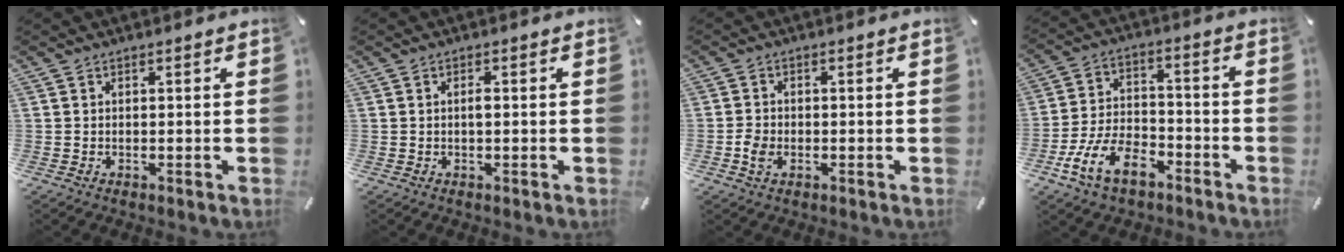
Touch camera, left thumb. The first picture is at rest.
{"total": 1.1, "force": [-0.1, 0.3, 1.1], "torque": [-0.023, -0.001, -0.002]}
{"total": 2.9, "force": [-1.1, 2.1, 1.6], "torque": [-0.035, 0.002, -0.022]}
{"total": 13.1, "force": [-7.2, 7.4, 8.0], "torque": [-0.161, 0.037, -0.131]}